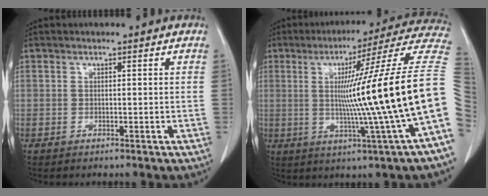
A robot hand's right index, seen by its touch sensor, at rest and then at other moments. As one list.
[{"total": 22.0, "force": [-0.4, -2.8, 21.9], "torque": [-0.245, 0.012, -0.022]}]